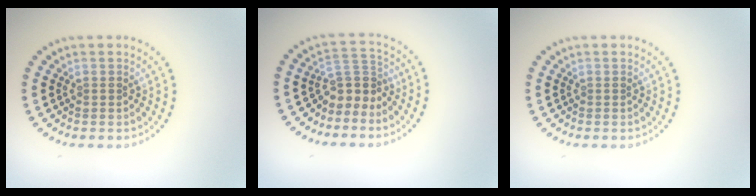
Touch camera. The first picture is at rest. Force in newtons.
{"total": 2.8, "press": 2.0, "slide": 2.0}
{"total": 0.0}